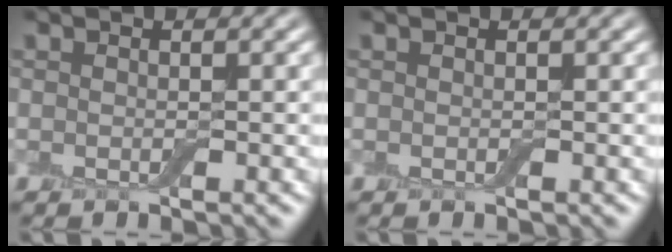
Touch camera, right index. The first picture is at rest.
{"total": 0.0}